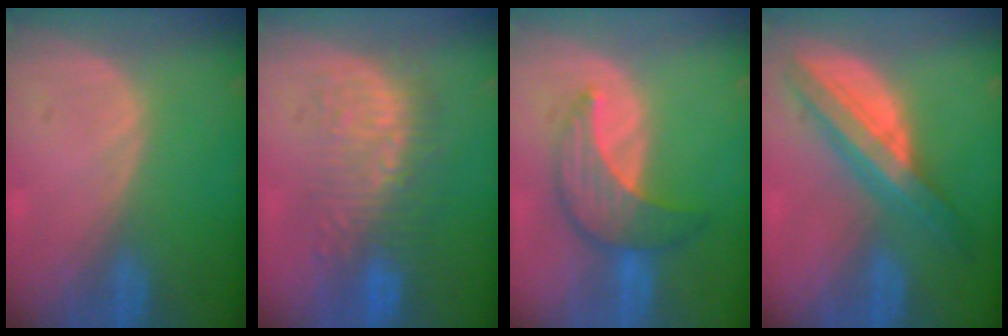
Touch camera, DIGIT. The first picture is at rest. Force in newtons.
{"total": 8.9, "press": 8.7, "slide": 2.0}
{"total": 7.1, "press": 7.1, "slide": 0.1}
{"total": 8.5, "press": 8.5, "slide": 0.5}